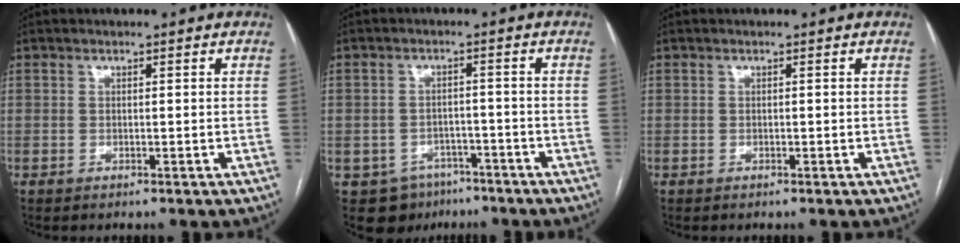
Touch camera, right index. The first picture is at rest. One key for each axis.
{"total": 6.9, "fx": -4.3, "fy": 5.3, "fz": 1.1, "tx": -0.011, "ty": 0.010, "tz": -0.055}
{"total": 0.0}